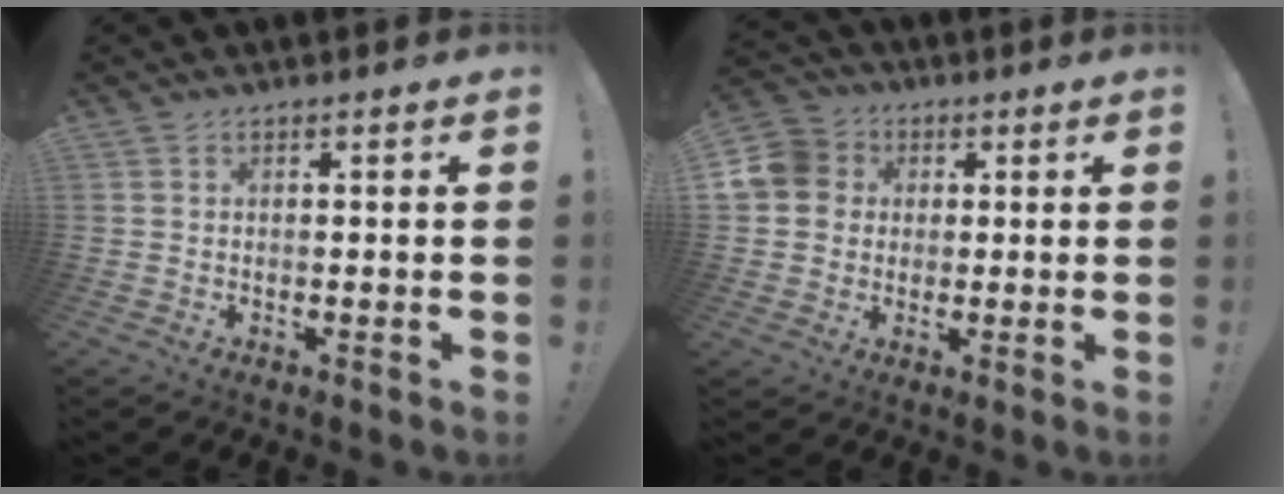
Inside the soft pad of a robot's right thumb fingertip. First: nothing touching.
{"total": 9.3, "force": [1.3, 8.6, 3.2], "torque": [-0.067, 0.014, 0.029]}